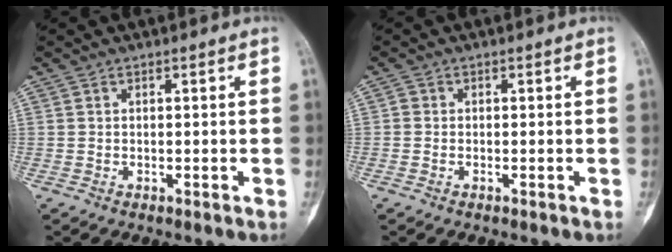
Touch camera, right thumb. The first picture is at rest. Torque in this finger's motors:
{"motor_torque": [0.39, -0.08, 0.12, -0.24, 0.03]}